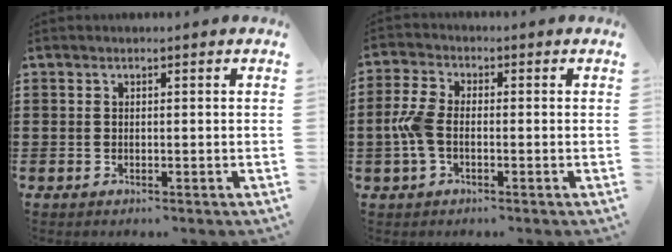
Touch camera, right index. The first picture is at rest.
{"total": 5.1, "force": [-1.0, 2.7, 4.2], "torque": [-0.111, -0.005, -0.027]}